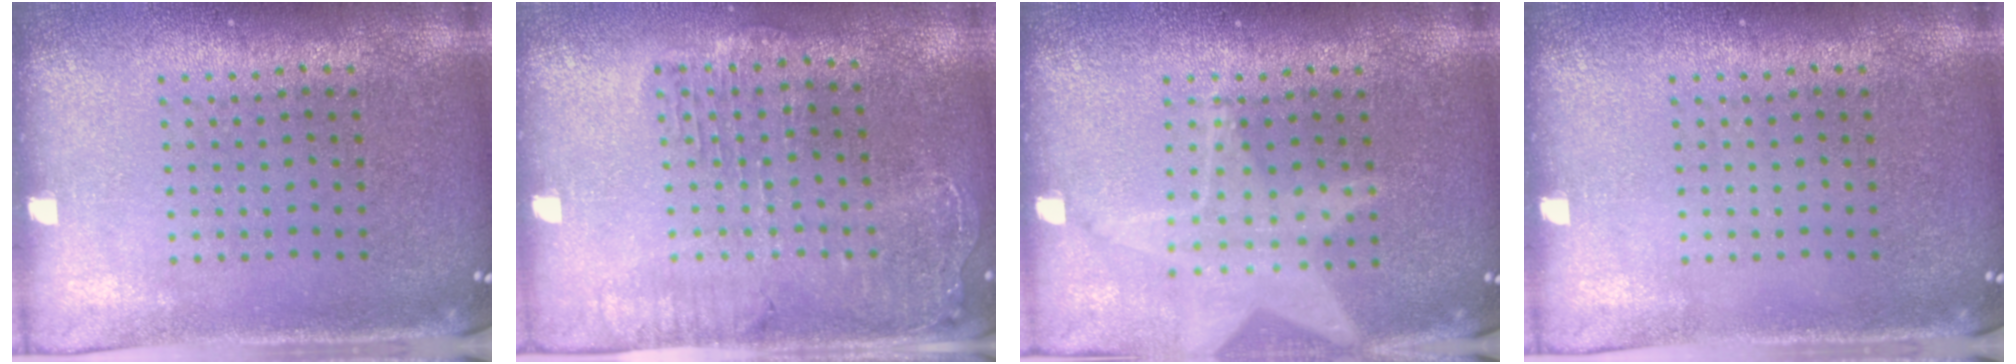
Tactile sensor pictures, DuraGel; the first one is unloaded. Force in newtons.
{"total": 1.7, "press": 1.6, "slide": 0.6}
{"total": 1.3, "press": 1.3, "slide": 0.1}
{"total": 0.0}